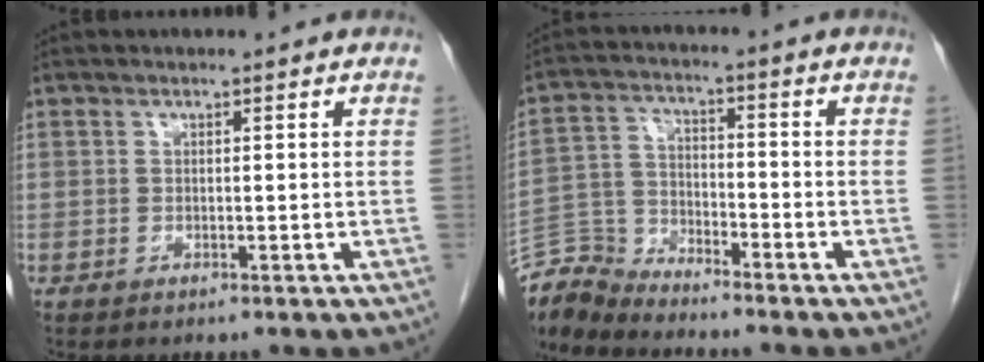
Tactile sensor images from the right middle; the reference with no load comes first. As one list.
[{"total": 6.4, "force": [-6.4, 0.2, -0.8], "torque": [0.012, 0.006, -0.125]}]